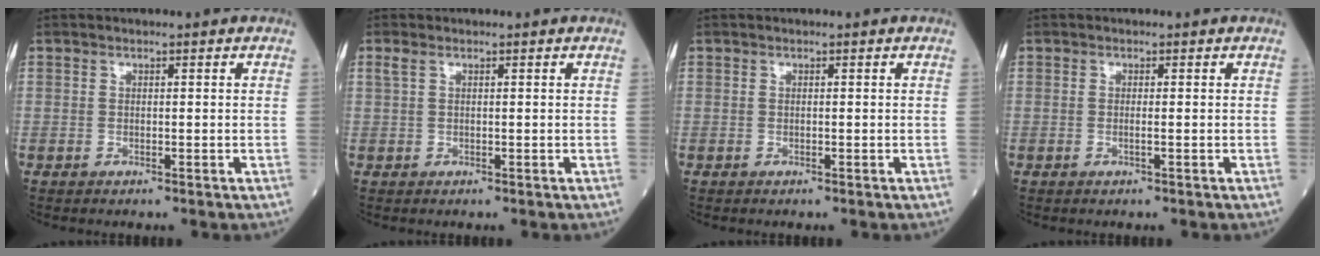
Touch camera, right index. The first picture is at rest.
{"total": 1.0, "force": [0.5, 0.3, 0.8], "torque": [-0.026, 0.014, 0.013]}
{"total": 0.0}
{"total": 0.7, "force": [-0.1, -0.2, 0.6], "torque": [-0.016, -0.002, -0.003]}